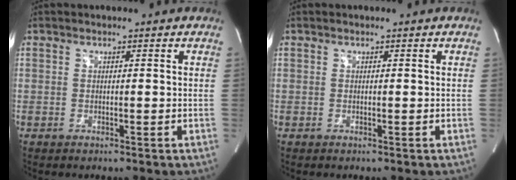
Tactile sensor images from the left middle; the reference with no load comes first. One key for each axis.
{"total": 0.0}